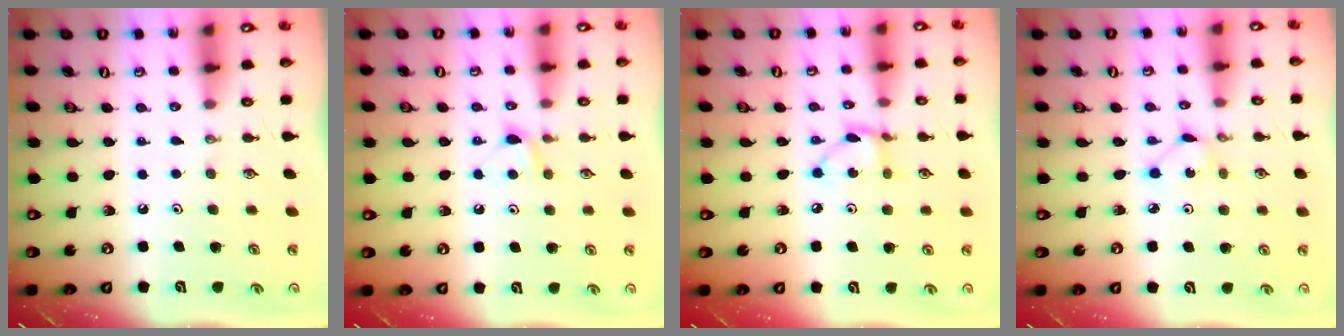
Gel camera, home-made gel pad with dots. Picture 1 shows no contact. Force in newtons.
{"total": 4.7, "press": 4.7, "slide": 0.6}
{"total": 4.7, "press": 4.7, "slide": 0.3}
{"total": 2.3, "press": 2.3, "slide": 0.3}